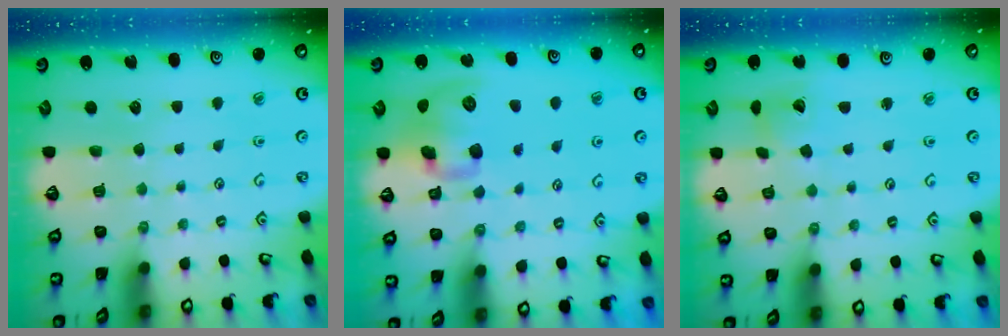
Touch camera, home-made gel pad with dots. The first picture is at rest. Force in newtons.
{"total": 13.0, "press": 12.8, "slide": 2.3}
{"total": 4.9, "press": 4.9, "slide": 0.6}